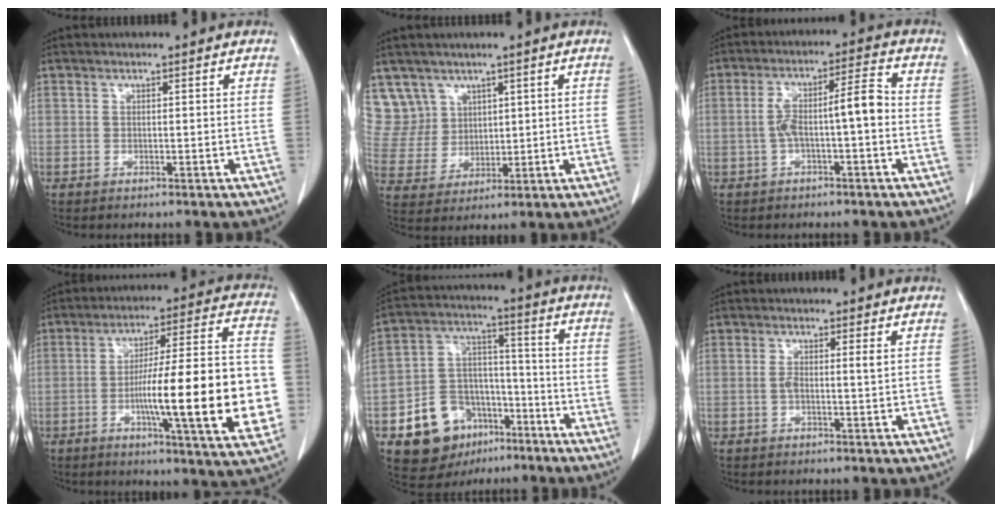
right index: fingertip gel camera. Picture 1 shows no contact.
{"total": 8.7, "force": [5.4, 6.8, 0.1], "torque": [-0.010, 0.020, 0.125]}
{"total": 7.3, "force": [-0.9, 1.2, 7.2], "torque": [-0.133, 0.030, -0.014]}
{"total": 21.6, "force": [-4.0, 2.4, 21.0], "torque": [-0.262, 0.018, -0.054]}
{"total": 13.6, "force": [-7.1, 9.8, 6.1], "torque": [-0.107, 0.040, -0.107]}
{"total": 2.2, "force": [0.3, 0.2, 2.1], "torque": [-0.045, 0.003, 0.006]}